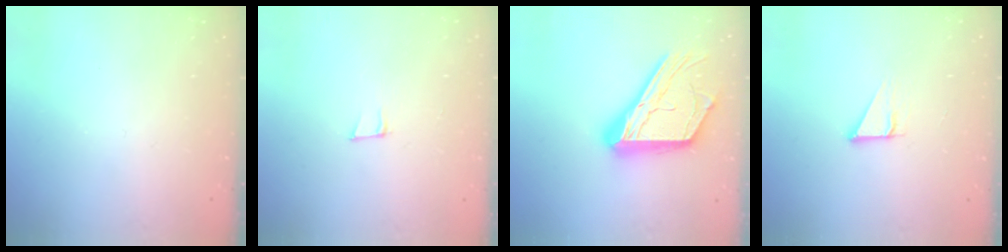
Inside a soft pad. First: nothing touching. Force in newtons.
{"total": 5.8, "press": 4.7, "slide": 3.4}
{"total": 23.5, "press": 23.4, "slide": 2.1}
{"total": 2.9, "press": 2.9, "slide": 0.2}